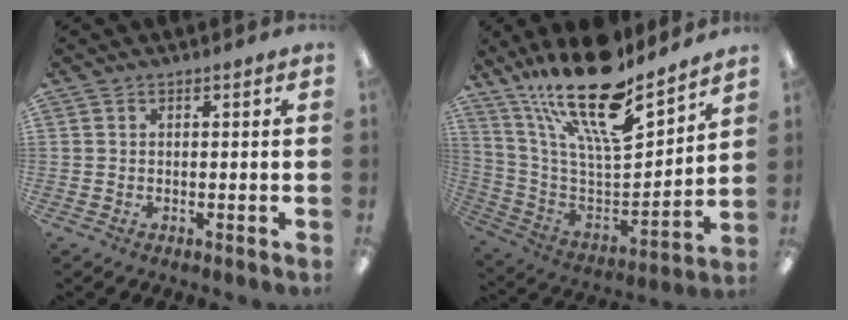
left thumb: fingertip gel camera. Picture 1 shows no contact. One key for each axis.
{"total": 23.0, "fx": 16.7, "fy": 6.8, "fz": 14.3, "tx": -0.262, "ty": -0.115, "tz": 0.287}